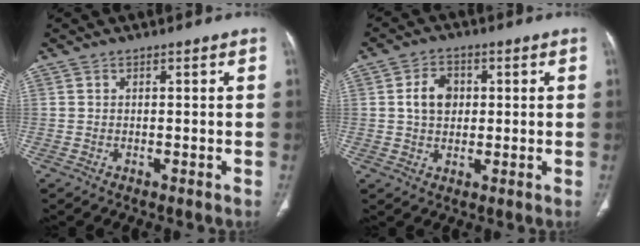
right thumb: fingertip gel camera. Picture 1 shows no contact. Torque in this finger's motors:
{"motor_torque": [0.25, 1.76, 0.91, -0.12, 0.03]}